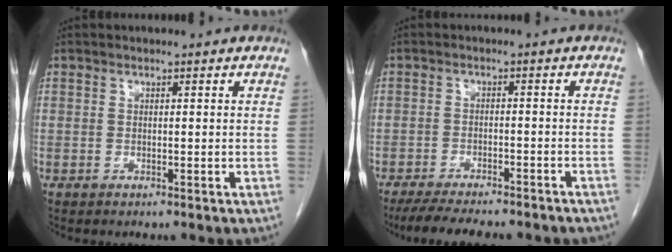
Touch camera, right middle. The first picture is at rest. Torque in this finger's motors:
{"motor_torque": [0.37, -0.26, 0.19, 0.07]}